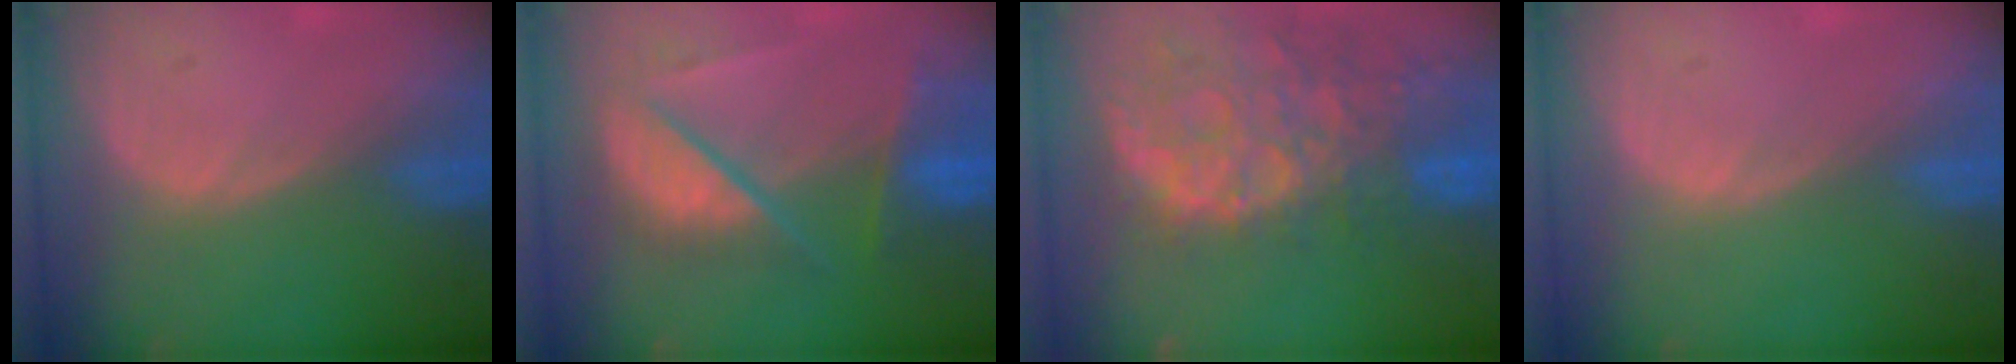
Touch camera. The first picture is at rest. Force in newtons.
{"total": 9.3, "press": 8.1, "slide": 4.5}
{"total": 13.7, "press": 11.0, "slide": 8.1}
{"total": 0.0}